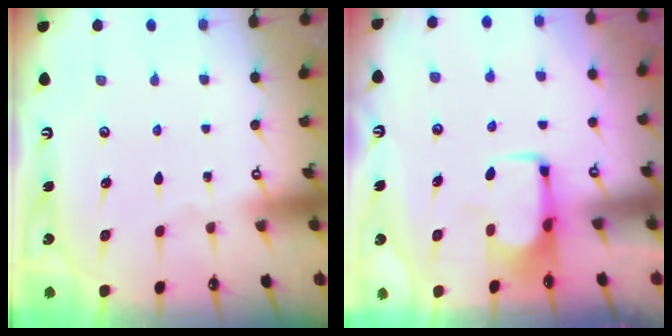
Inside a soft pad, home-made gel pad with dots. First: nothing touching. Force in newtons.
{"total": 2.0, "press": 1.9, "slide": 0.4}